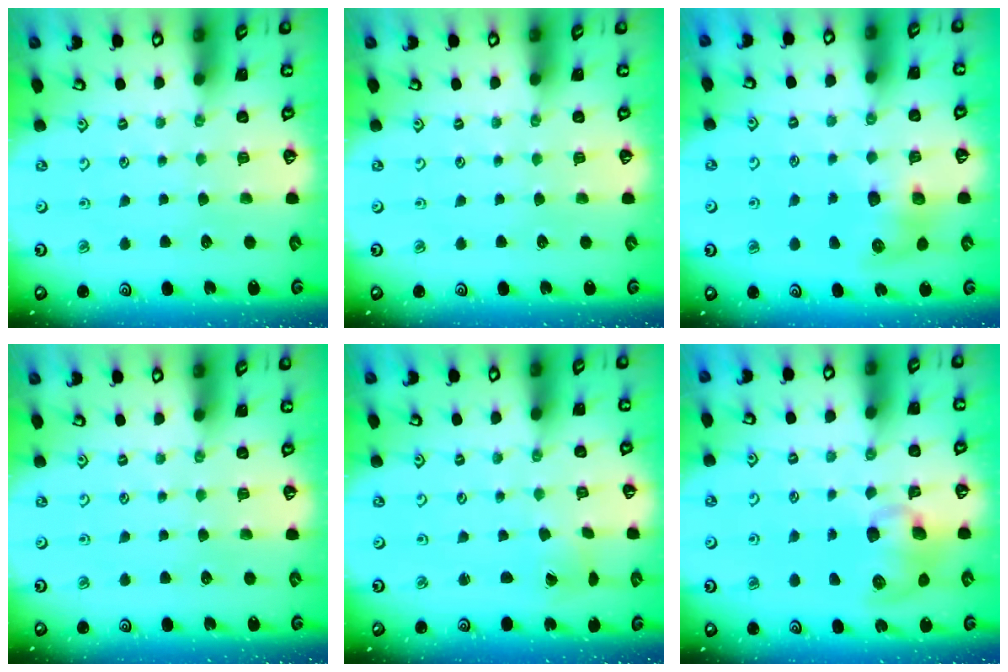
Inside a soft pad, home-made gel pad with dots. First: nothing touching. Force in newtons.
{"total": 0.0}
{"total": 7.5, "press": 7.4, "slide": 0.9}
{"total": 0.0}
{"total": 1.1, "press": 1.0, "slide": 0.4}
{"total": 9.9, "press": 9.8, "slide": 1.1}